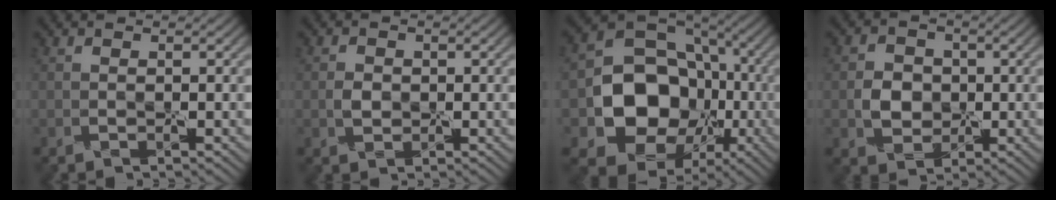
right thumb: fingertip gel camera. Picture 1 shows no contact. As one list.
[{"total": 0.9, "force": [0.1, 0.9, 0.3], "torque": [-0.003, 0.004, -0.004]}, {"total": 12.3, "force": [-2.5, 10.5, 5.9], "torque": [-0.101, -0.022, -0.047]}, {"total": 2.6, "force": [0.0, 2.5, 0.7], "torque": [-0.008, 0.005, -0.005]}]